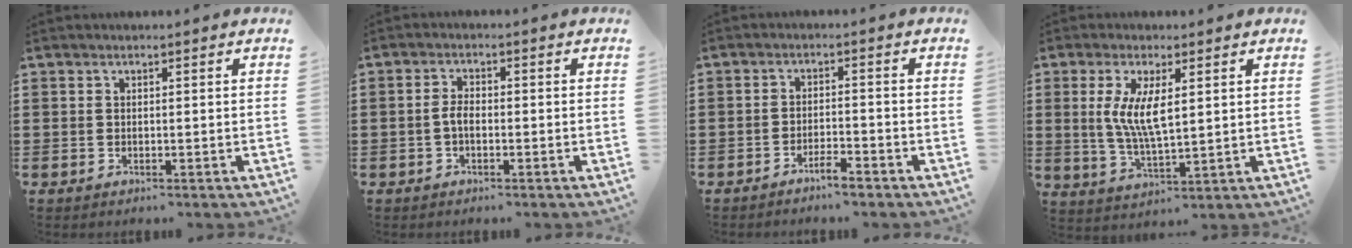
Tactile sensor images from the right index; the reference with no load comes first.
{"total": 1.8, "force": [-0.5, 0.8, 1.5], "torque": [-0.037, -0.001, -0.013]}
{"total": 2.9, "force": [-2.6, 0.2, 1.1], "torque": [-0.023, 0.003, -0.051]}
{"total": 6.9, "force": [1.3, 2.2, 6.4], "torque": [-0.134, 0.002, 0.020]}